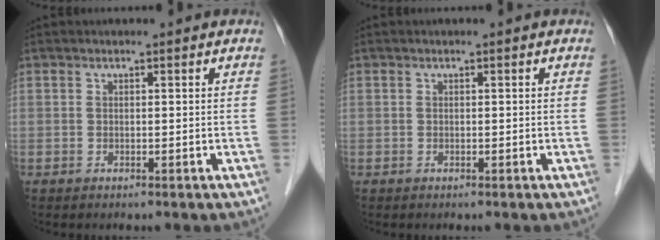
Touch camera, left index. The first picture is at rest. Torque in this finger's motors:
{"motor_torque": [-0.03, 0.05, 0.00, 0.00]}